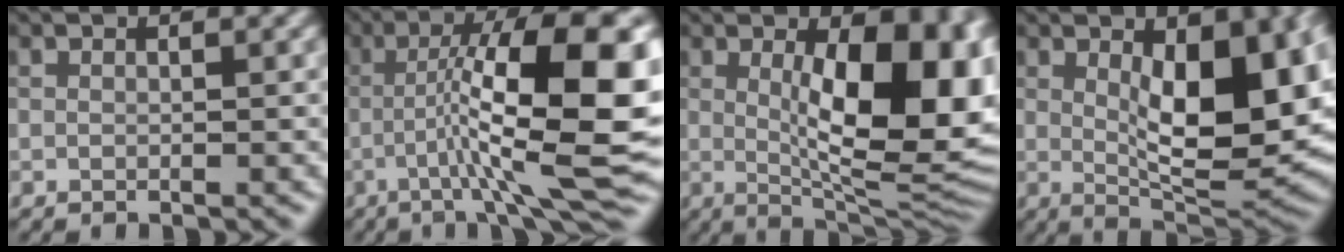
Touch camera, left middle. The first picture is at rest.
{"total": 12.9, "force": [-1.7, 2.0, 12.7], "torque": [-0.196, 0.022, -0.021]}
{"total": 13.2, "force": [1.4, 5.1, 12.1], "torque": [-0.151, -0.006, 0.024]}
{"total": 10.1, "force": [1.4, 3.7, 9.3], "torque": [-0.137, -0.010, 0.030]}